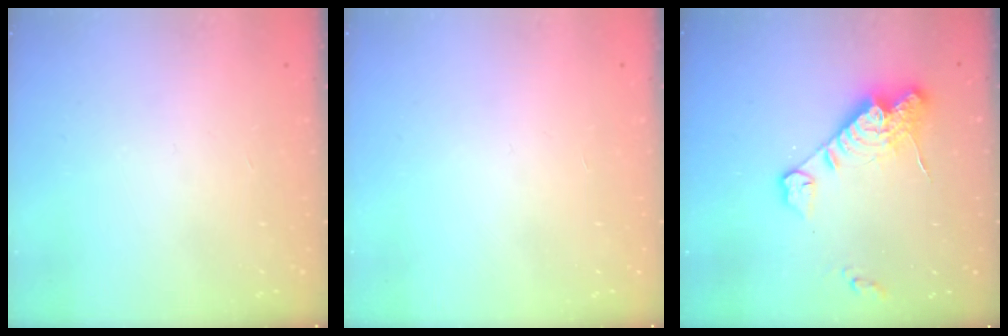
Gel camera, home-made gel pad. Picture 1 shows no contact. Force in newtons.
{"total": 0.0}
{"total": 14.1, "press": 14.0, "slide": 1.5}